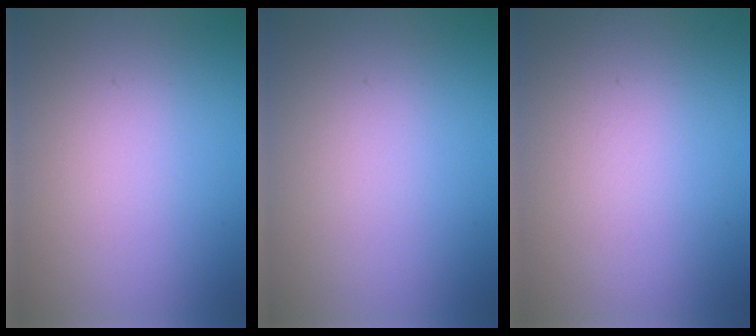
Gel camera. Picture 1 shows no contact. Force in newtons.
{"total": 0.0}
{"total": 0.0}